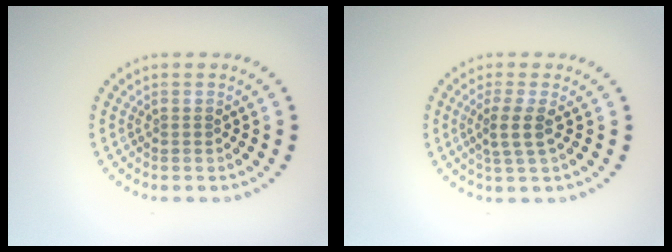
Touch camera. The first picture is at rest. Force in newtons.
{"total": 2.3, "press": 1.9, "slide": 1.4}